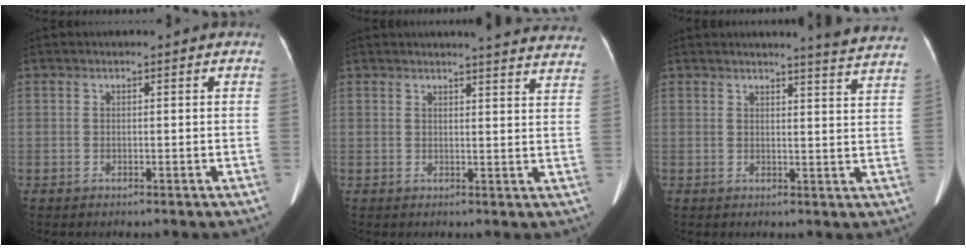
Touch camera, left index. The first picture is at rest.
{"total": 16.8, "force": [16.0, 1.1, 4.9], "torque": [-0.045, -0.055, 0.162]}
{"total": 9.5, "force": [9.1, -1.0, 2.4], "torque": [-0.031, -0.048, 0.082]}